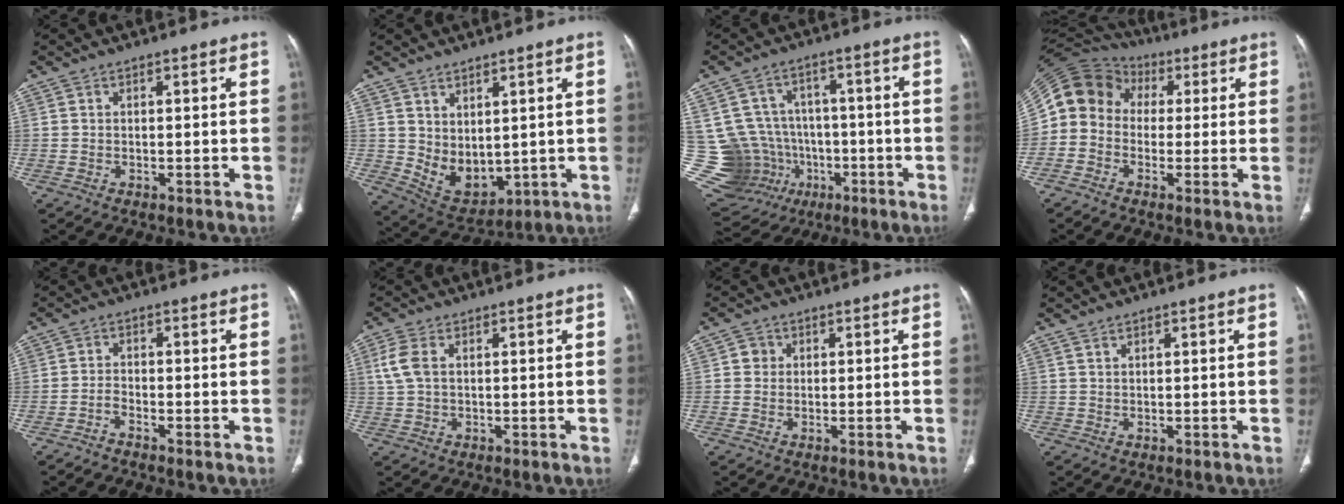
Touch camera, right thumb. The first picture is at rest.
{"total": 7.6, "force": [2.0, 5.4, 5.0], "torque": [-0.056, -0.025, 0.066]}
{"total": 19.8, "force": [-3.9, 18.0, 7.4], "torque": [-0.147, 0.063, -0.037]}
{"total": 12.2, "force": [0.4, 10.5, 6.1], "torque": [-0.108, 0.042, -0.009]}
{"total": 1.6, "force": [-1.4, 0.3, 0.5], "torque": [-0.013, 0.011, -0.031]}
{"total": 4.5, "force": [0.9, 2.7, 3.4], "torque": [-0.095, 0.011, 0.019]}
{"total": 2.1, "force": [0.4, 2.0, 0.6], "torque": [0.002, 0.002, 0.004]}
{"total": 0.7, "force": [0.7, 0.0, 0.1], "torque": [-0.001, -0.002, 0.017]}